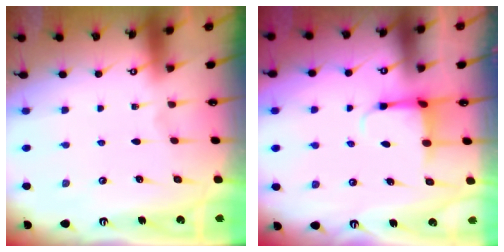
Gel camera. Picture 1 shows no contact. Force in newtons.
{"total": 3.8, "press": 3.6, "slide": 1.3}